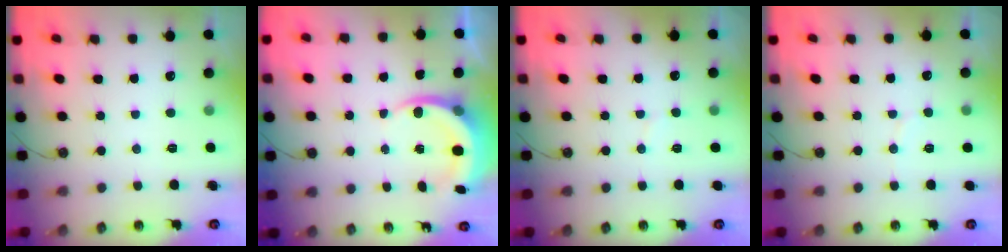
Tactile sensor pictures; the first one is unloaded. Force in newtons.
{"total": 6.0, "press": 6.0, "slide": 0.7}
{"total": 2.8, "press": 2.8, "slide": 0.3}
{"total": 4.0, "press": 4.0, "slide": 0.5}